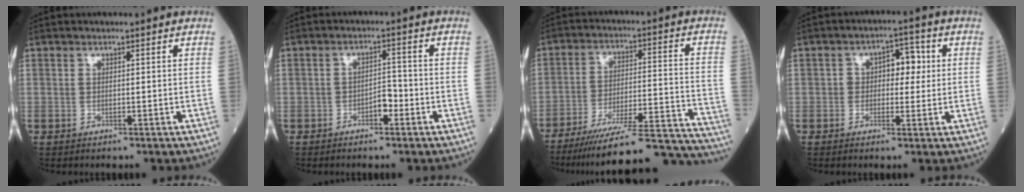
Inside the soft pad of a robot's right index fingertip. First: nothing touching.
{"total": 2.7, "force": [-1.5, 1.1, 2.0], "torque": [-0.023, 0.007, -0.028]}
{"total": 26.3, "force": [-24.5, 0.2, 9.4], "torque": [-0.084, -0.009, -0.343]}
{"total": 5.2, "force": [0.7, 3.0, 4.2], "torque": [-0.056, 0.022, 0.009]}